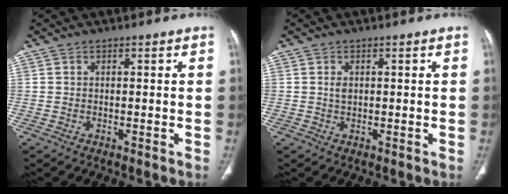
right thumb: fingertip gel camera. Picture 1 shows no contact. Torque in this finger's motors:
{"motor_torque": [0.72, 0.38, 0.27, -0.71, -0.02]}